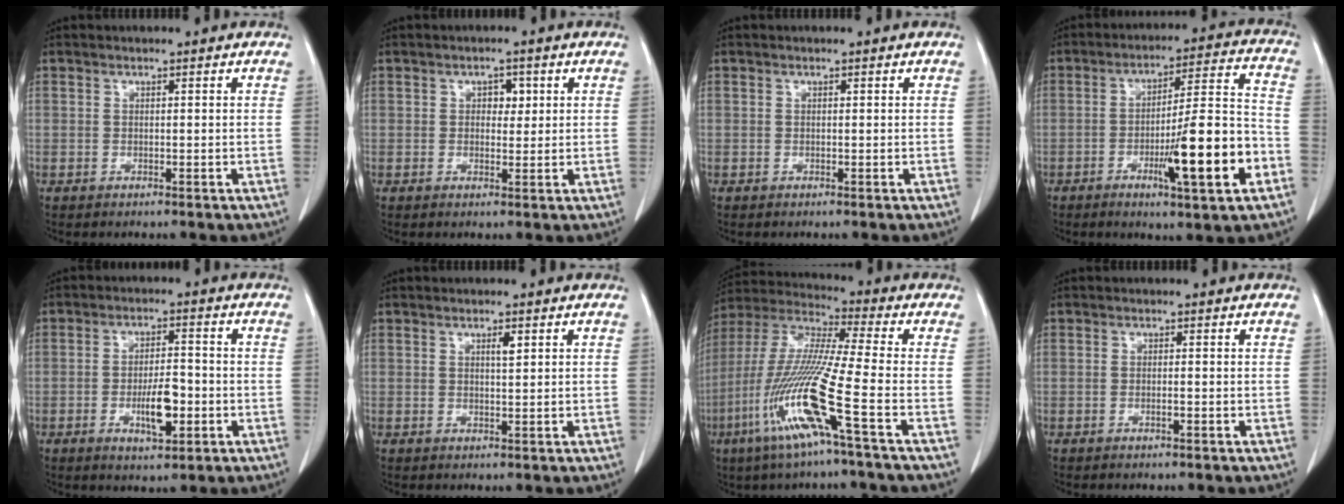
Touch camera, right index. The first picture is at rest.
{"total": 2.4, "force": [0.7, 1.6, 1.7], "torque": [-0.021, 0.003, 0.008]}
{"total": 0.0}
{"total": 15.0, "force": [-5.6, 0.8, 13.9], "torque": [-0.218, -0.001, -0.082]}
{"total": 6.4, "force": [-2.0, 2.0, 5.8], "torque": [-0.103, -0.001, -0.028]}
{"total": 1.3, "force": [0.6, 0.2, 1.2], "torque": [-0.023, -0.002, 0.009]}
{"total": 16.2, "force": [-6.6, -1.0, 14.8], "torque": [-0.317, -0.024, -0.134]}
{"total": 0.6, "force": [-0.3, 0.0, 0.5], "torque": [-0.012, 0.001, -0.004]}